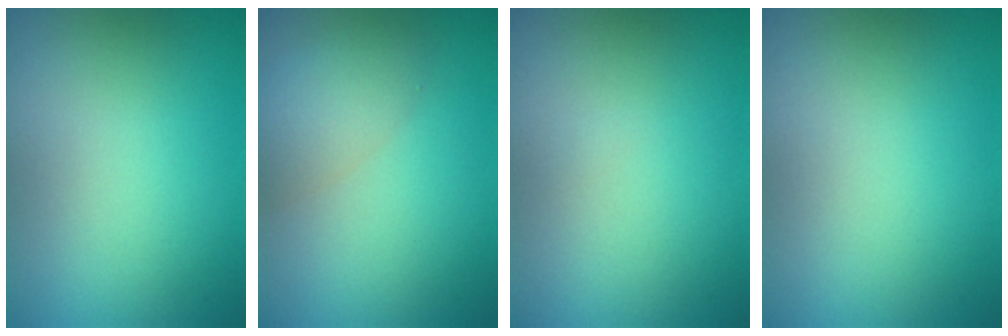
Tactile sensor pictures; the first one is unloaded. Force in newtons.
{"total": 3.0, "press": 3.0, "slide": 0.1}
{"total": 0.0}
{"total": 0.0}